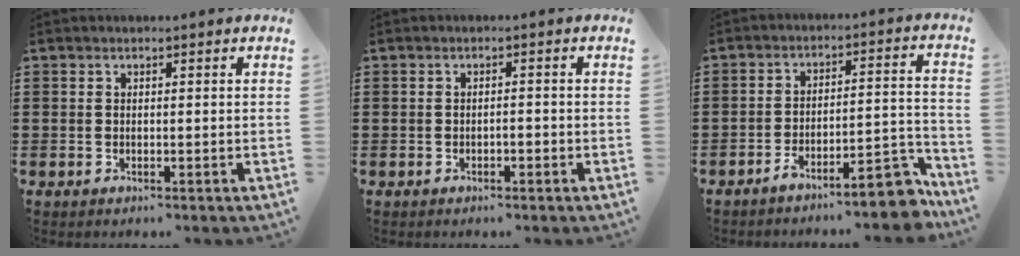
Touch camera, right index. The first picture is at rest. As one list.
[{"total": 1.0, "force": [-0.8, 0.4, 0.6], "torque": [-0.015, -0.005, -0.014]}, {"total": 8.7, "force": [-7.2, 1.6, 4.7], "torque": [-0.055, 0.014, -0.133]}]